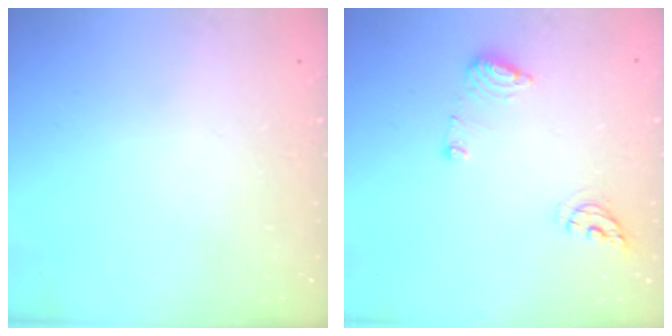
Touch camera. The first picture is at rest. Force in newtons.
{"total": 8.1, "press": 8.1, "slide": 0.9}